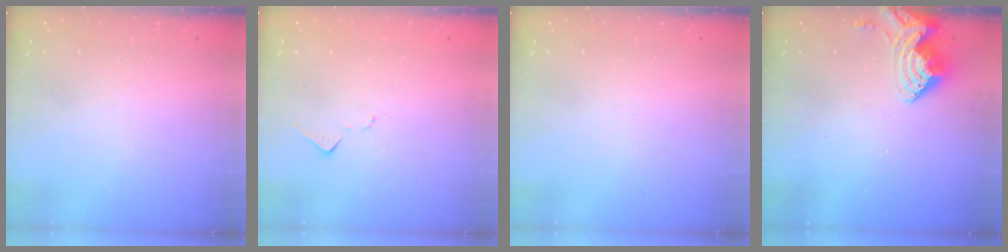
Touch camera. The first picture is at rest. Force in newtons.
{"total": 7.0, "press": 6.9, "slide": 0.9}
{"total": 0.0}
{"total": 7.5, "press": 7.5, "slide": 0.6}